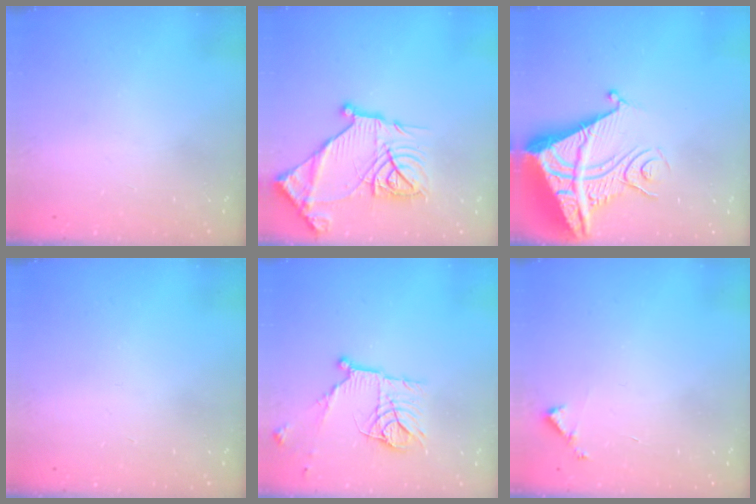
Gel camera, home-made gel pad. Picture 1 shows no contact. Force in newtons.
{"total": 22.8, "press": 22.6, "slide": 2.3}
{"total": 13.1, "press": 13.0, "slide": 1.6}
{"total": 0.0}
{"total": 14.9, "press": 14.8, "slide": 1.4}
{"total": 3.6, "press": 3.6, "slide": 0.3}